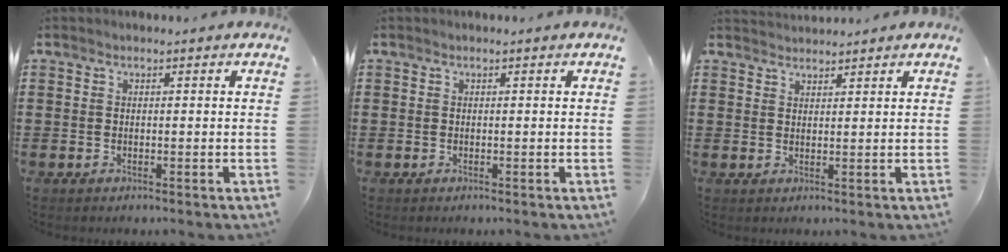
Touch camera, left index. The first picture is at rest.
{"total": 0.0}
{"total": 1.7, "force": [1.7, 0.1, -0.1], "torque": [-0.002, -0.002, 0.033]}